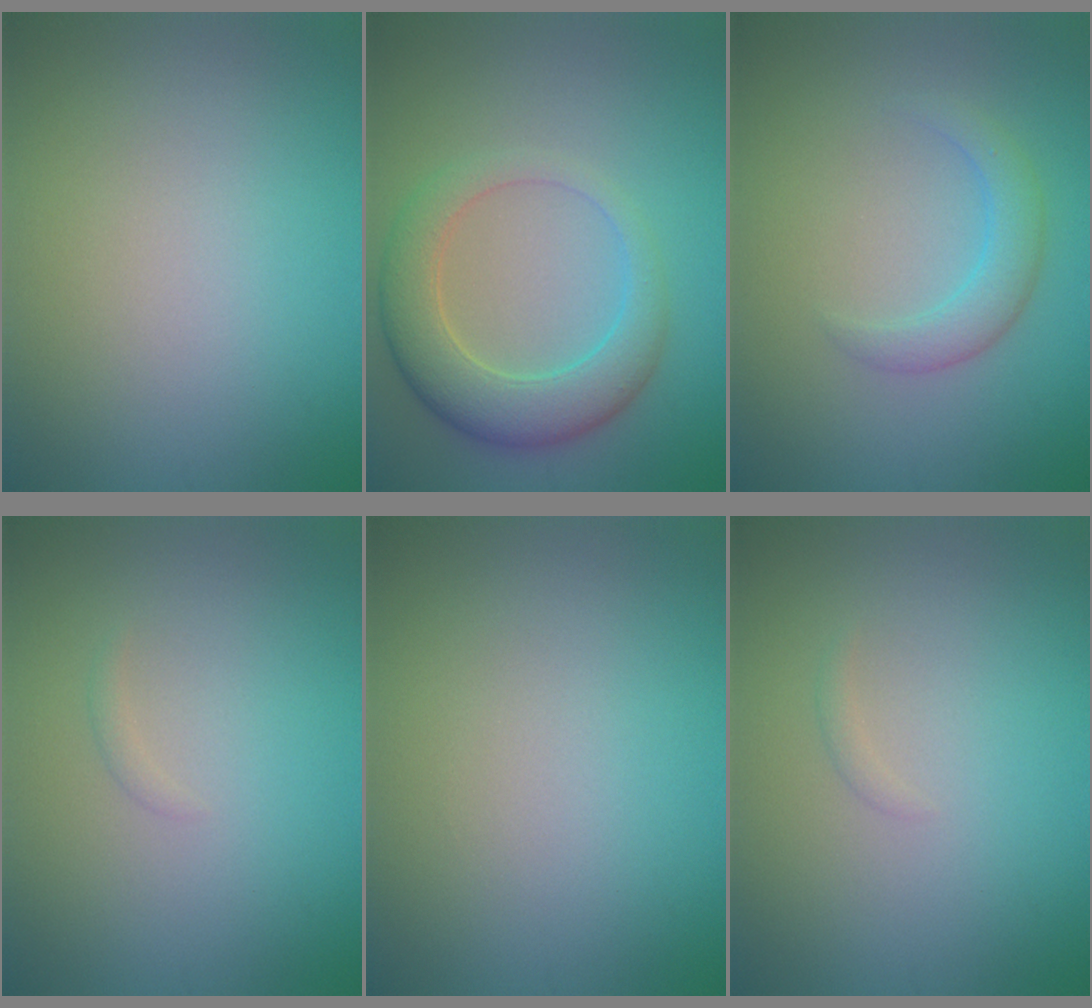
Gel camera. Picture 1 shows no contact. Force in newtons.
{"total": 5.6, "press": 5.5, "slide": 0.4}
{"total": 2.6, "press": 2.6, "slide": 0.0}
{"total": 0.5, "press": 0.5, "slide": 0.0}
{"total": 0.0}
{"total": 0.5, "press": 0.5, "slide": 0.0}